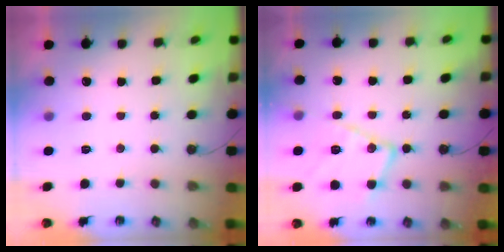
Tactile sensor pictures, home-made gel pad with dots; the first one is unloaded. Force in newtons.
{"total": 16.4, "press": 16.3, "slide": 1.6}